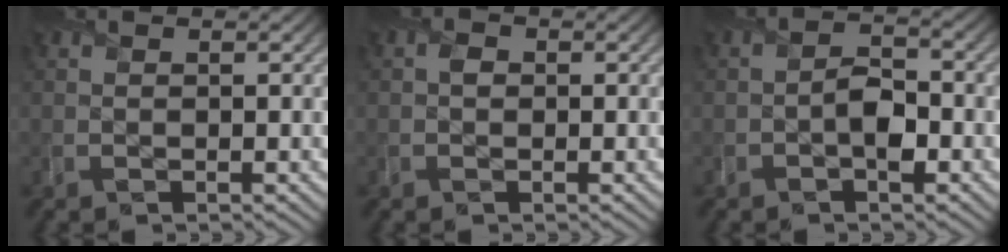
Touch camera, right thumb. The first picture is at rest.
{"total": 1.0, "force": [0.0, 0.9, 0.3], "torque": [-0.002, -0.003, -0.003]}
{"total": 3.1, "force": [-1.3, 1.6, 2.4], "torque": [-0.035, 0.005, -0.026]}